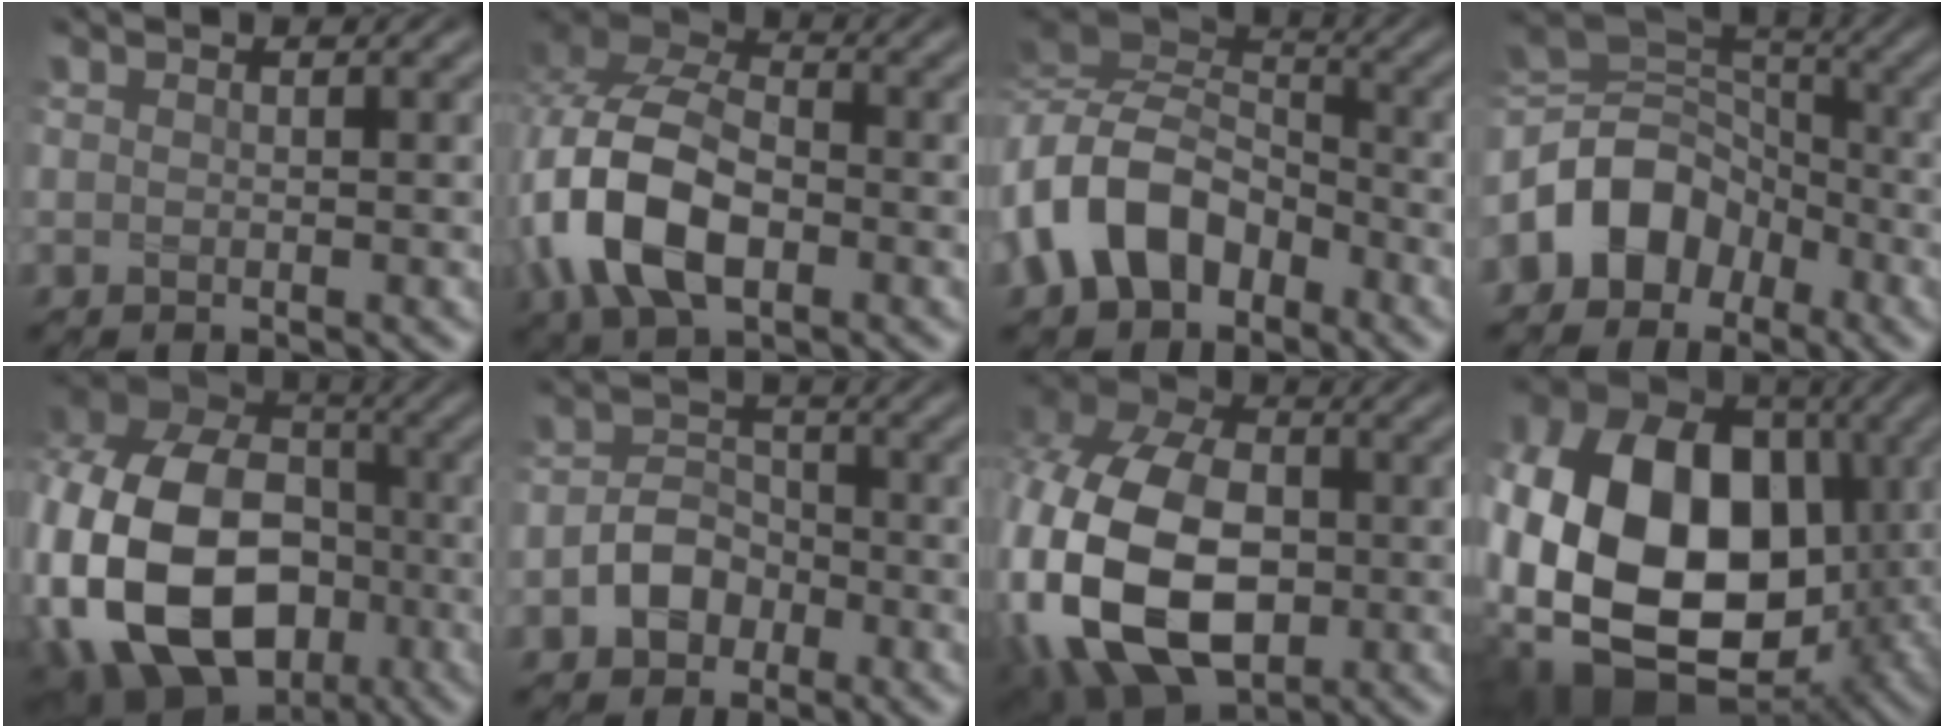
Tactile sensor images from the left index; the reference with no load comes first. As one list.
[{"total": 10.2, "force": [-2.6, 6.3, 7.6], "torque": [-0.177, 0.001, -0.065]}, {"total": 8.5, "force": [-3.2, 5.9, 5.1], "torque": [-0.098, 0.011, -0.082]}, {"total": 7.0, "force": [-3.2, 5.2, 3.3], "torque": [-0.043, 0.014, -0.073]}, {"total": 21.3, "force": [-4.4, 16.5, 12.8], "torque": [-0.282, -0.021, -0.094]}, {"total": 3.5, "force": [-1.6, 2.6, 1.7], "torque": [-0.027, 0.008, -0.032]}, {"total": 18.0, "force": [-3.5, 12.5, 12.4], "torque": [-0.257, -0.036, -0.058]}, {"total": 18.3, "force": [-1.6, 13.1, 12.6], "torque": [-0.245, -0.026, -0.014]}]